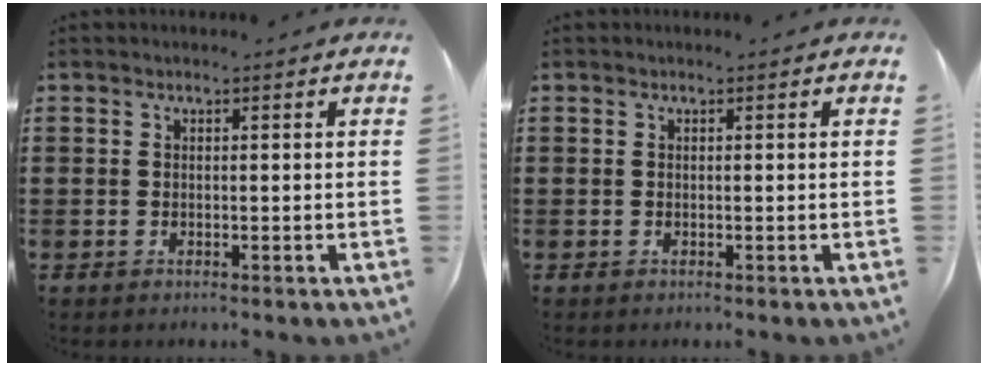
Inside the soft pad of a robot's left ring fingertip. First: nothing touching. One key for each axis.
{"total": 0.0}